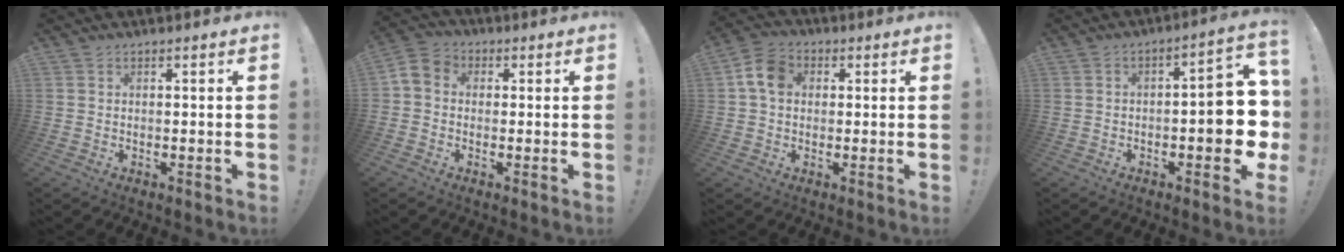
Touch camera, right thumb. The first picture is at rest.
{"total": 4.8, "force": [-0.9, 4.0, 2.4], "torque": [-0.054, 0.013, -0.014]}
{"total": 8.0, "force": [1.4, 6.0, 5.1], "torque": [-0.093, 0.017, 0.032]}
{"total": 12.7, "force": [-2.6, 4.7, 11.5], "torque": [-0.130, 0.011, -0.043]}